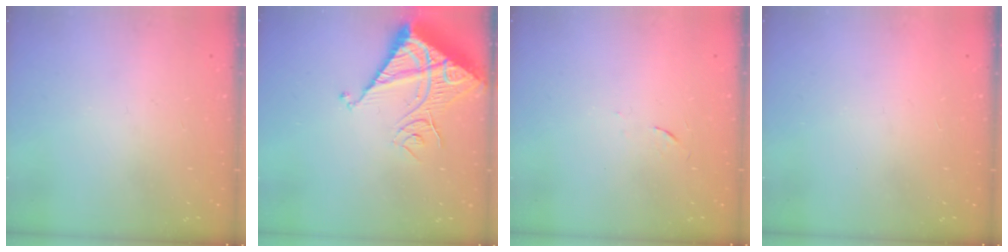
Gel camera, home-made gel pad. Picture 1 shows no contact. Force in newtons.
{"total": 13.1, "press": 13.0, "slide": 1.5}
{"total": 3.7, "press": 3.4, "slide": 1.3}
{"total": 1.6, "press": 1.5, "slide": 0.1}